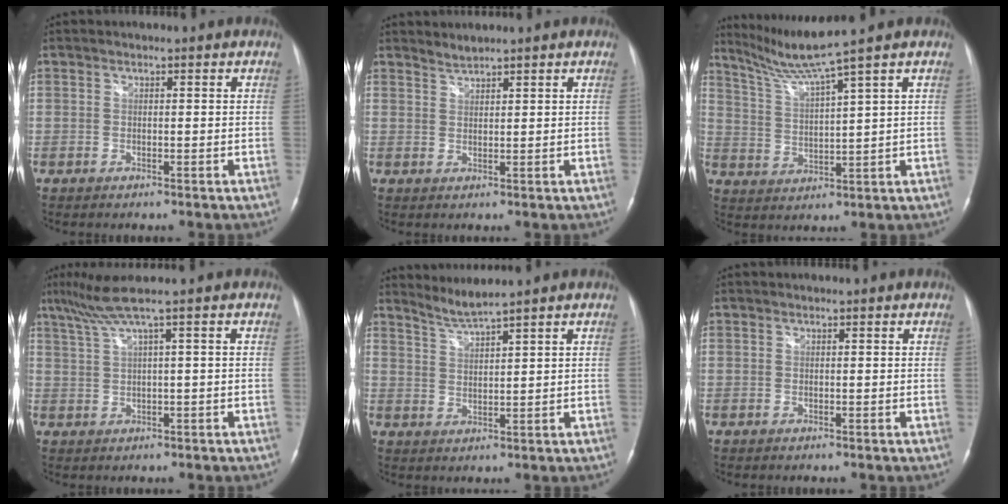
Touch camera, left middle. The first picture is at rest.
{"total": 1.5, "force": [1.5, -0.3, -0.1], "torque": [0.000, 0.001, 0.032]}
{"total": 7.8, "force": [6.2, -2.8, 3.7], "torque": [-0.079, -0.012, 0.125]}
{"total": 4.6, "force": [2.6, -1.4, 3.5], "torque": [-0.082, 0.016, 0.057]}
{"total": 3.5, "force": [3.1, -1.5, 0.5], "torque": [-0.020, -0.012, 0.069]}
{"total": 0.0}